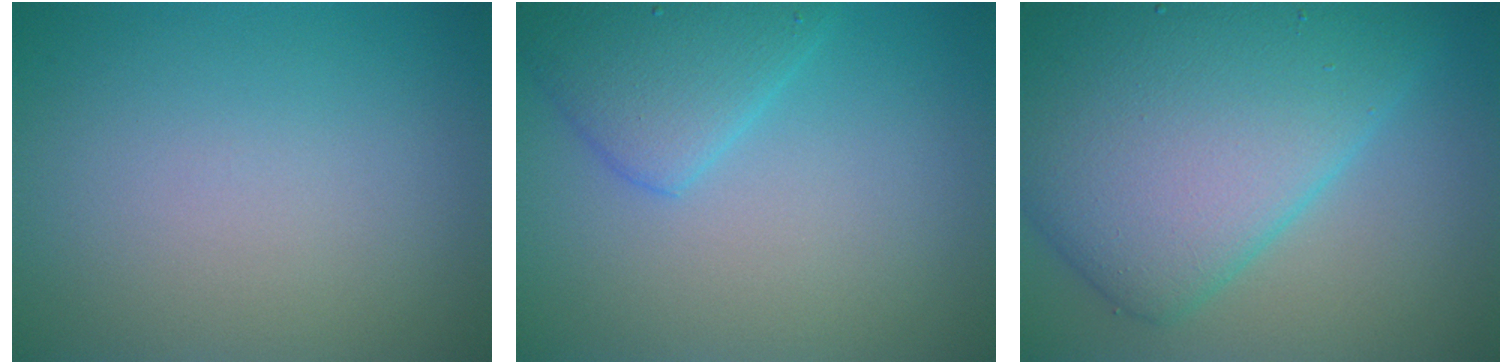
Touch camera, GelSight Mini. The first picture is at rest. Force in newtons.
{"total": 3.6, "press": 3.6, "slide": 0.1}
{"total": 12.0, "press": 12.0, "slide": 0.2}